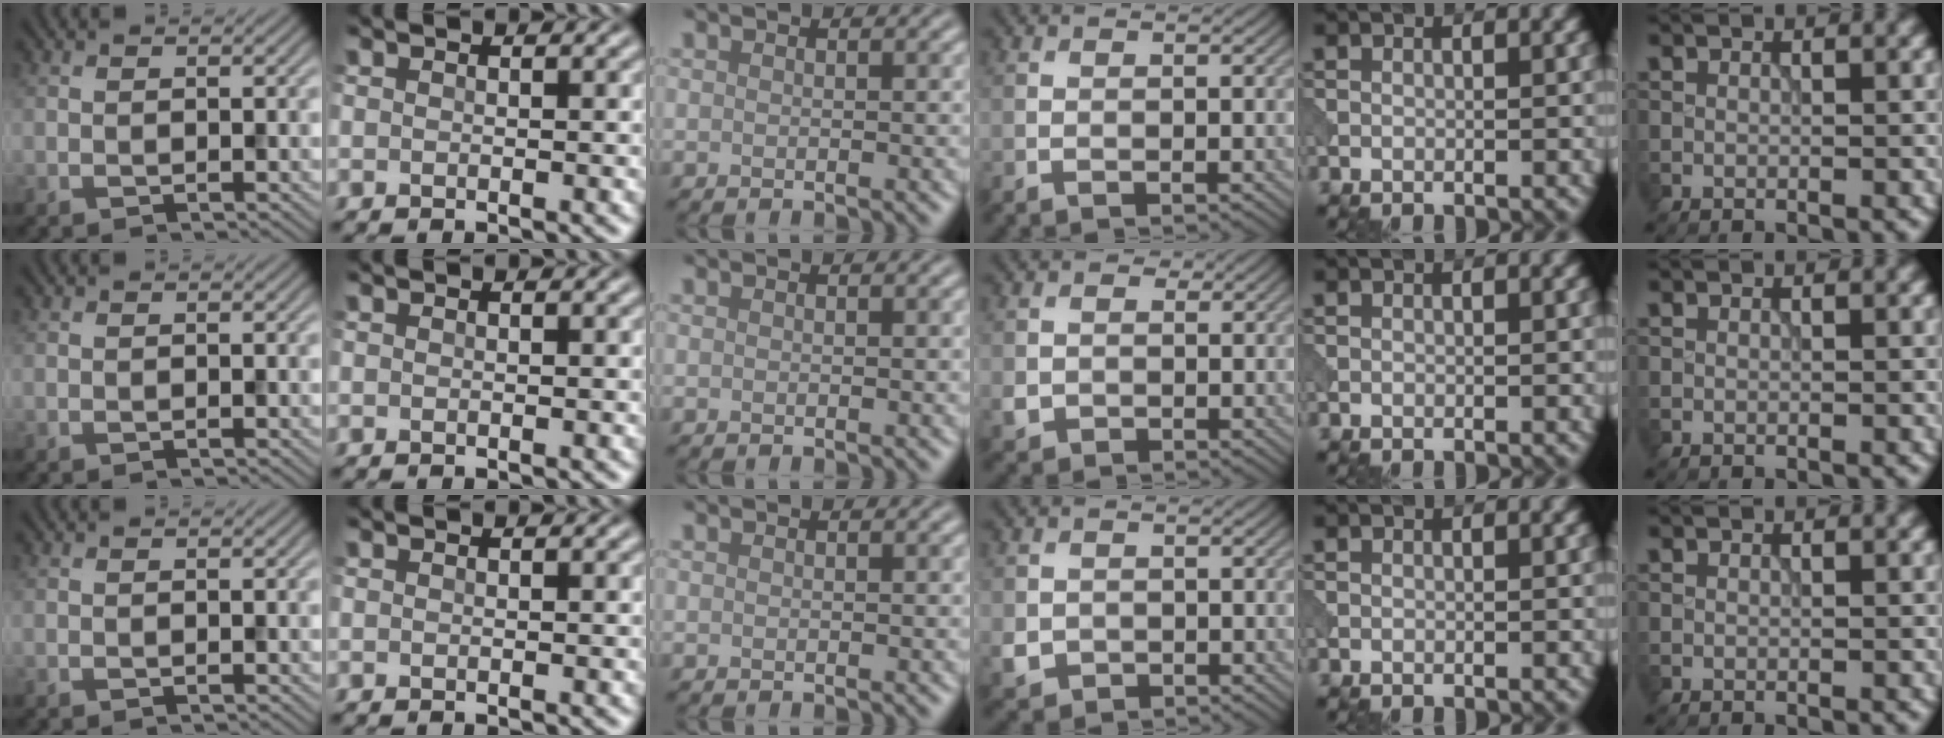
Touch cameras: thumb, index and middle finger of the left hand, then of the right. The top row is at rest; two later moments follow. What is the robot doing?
{"motion": "open", "object": "sandwich press"}